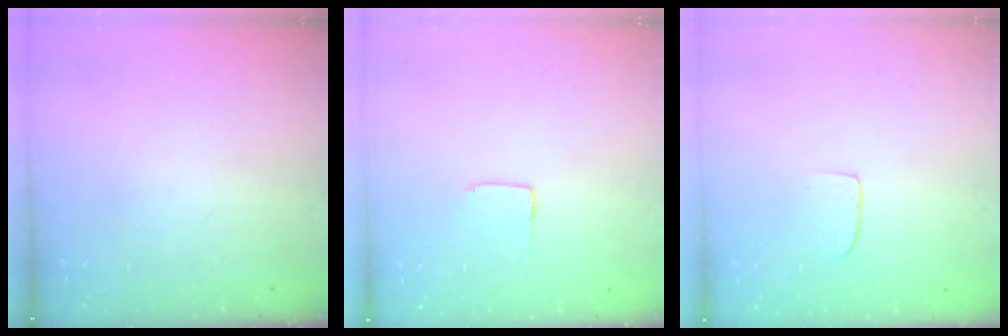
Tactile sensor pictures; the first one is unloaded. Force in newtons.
{"total": 2.0, "press": 2.0, "slide": 0.0}
{"total": 4.7, "press": 4.7, "slide": 0.4}